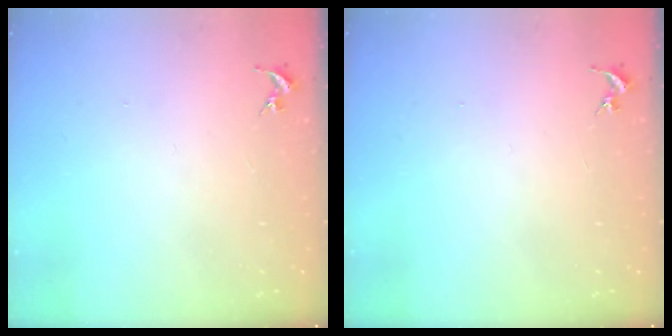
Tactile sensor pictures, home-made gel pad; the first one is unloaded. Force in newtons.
{"total": 0.0}